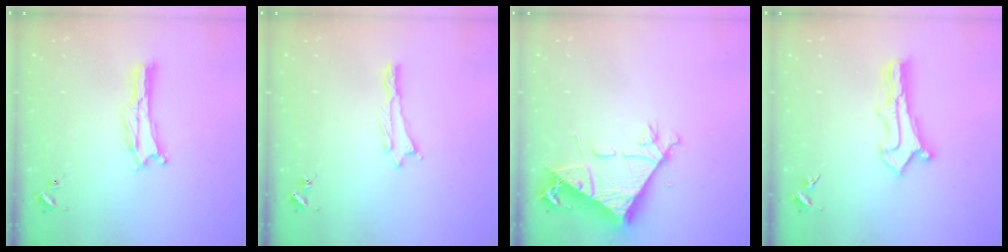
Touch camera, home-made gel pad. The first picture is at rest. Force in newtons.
{"total": 0.5, "press": 0.5, "slide": 0.2}
{"total": 7.3, "press": 7.3, "slide": 0.7}
{"total": 2.6, "press": 2.6, "slide": 0.2}